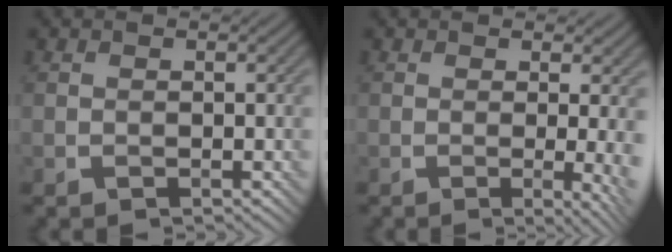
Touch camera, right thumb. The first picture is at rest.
{"total": 4.6, "force": [-0.4, 0.8, 4.5], "torque": [-0.068, -0.006, -0.008]}